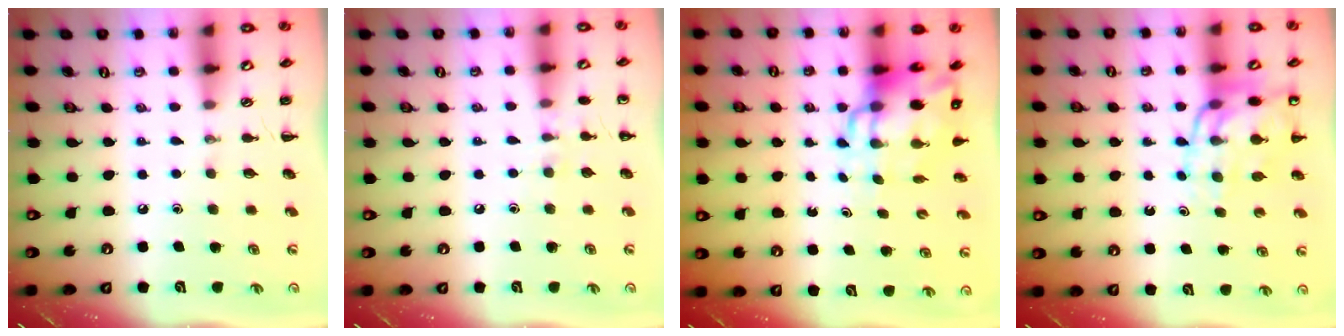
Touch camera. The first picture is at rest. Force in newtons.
{"total": 5.0, "press": 4.7, "slide": 1.7}
{"total": 9.3, "press": 9.0, "slide": 2.4}
{"total": 13.9, "press": 13.5, "slide": 3.1}